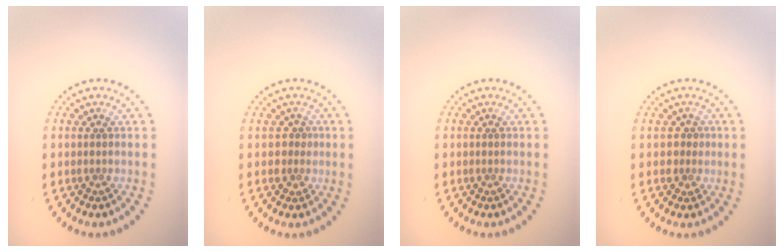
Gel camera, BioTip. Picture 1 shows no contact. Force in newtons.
{"total": 1.4, "press": 1.2, "slide": 0.7}
{"total": 0.0}
{"total": 1.4, "press": 1.2, "slide": 0.7}